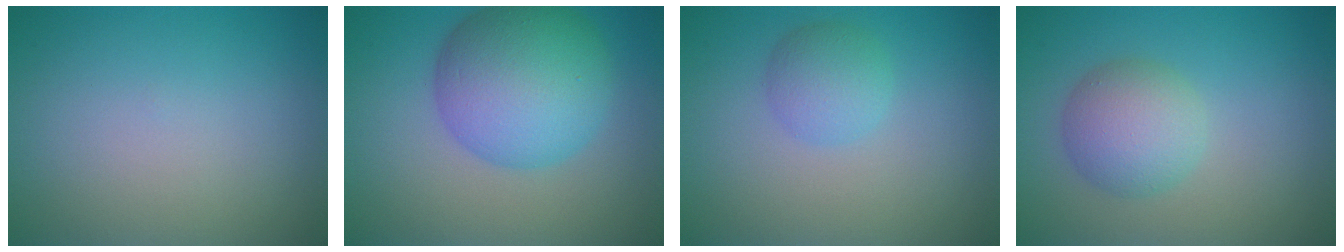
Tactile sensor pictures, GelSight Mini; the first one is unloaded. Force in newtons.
{"total": 9.2, "press": 9.2, "slide": 0.2}
{"total": 2.6, "press": 2.6, "slide": 0.1}
{"total": 4.0, "press": 4.0, "slide": 0.1}